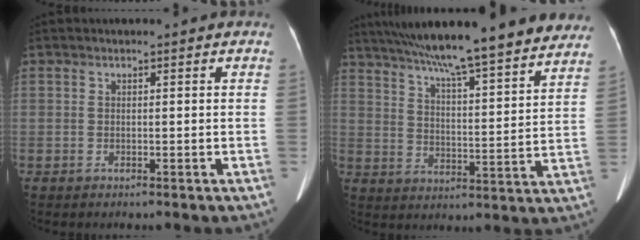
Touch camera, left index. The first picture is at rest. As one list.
[{"total": 26.5, "force": [23.0, 2.1, 13.0], "torque": [-0.205, -0.011, 0.309]}]